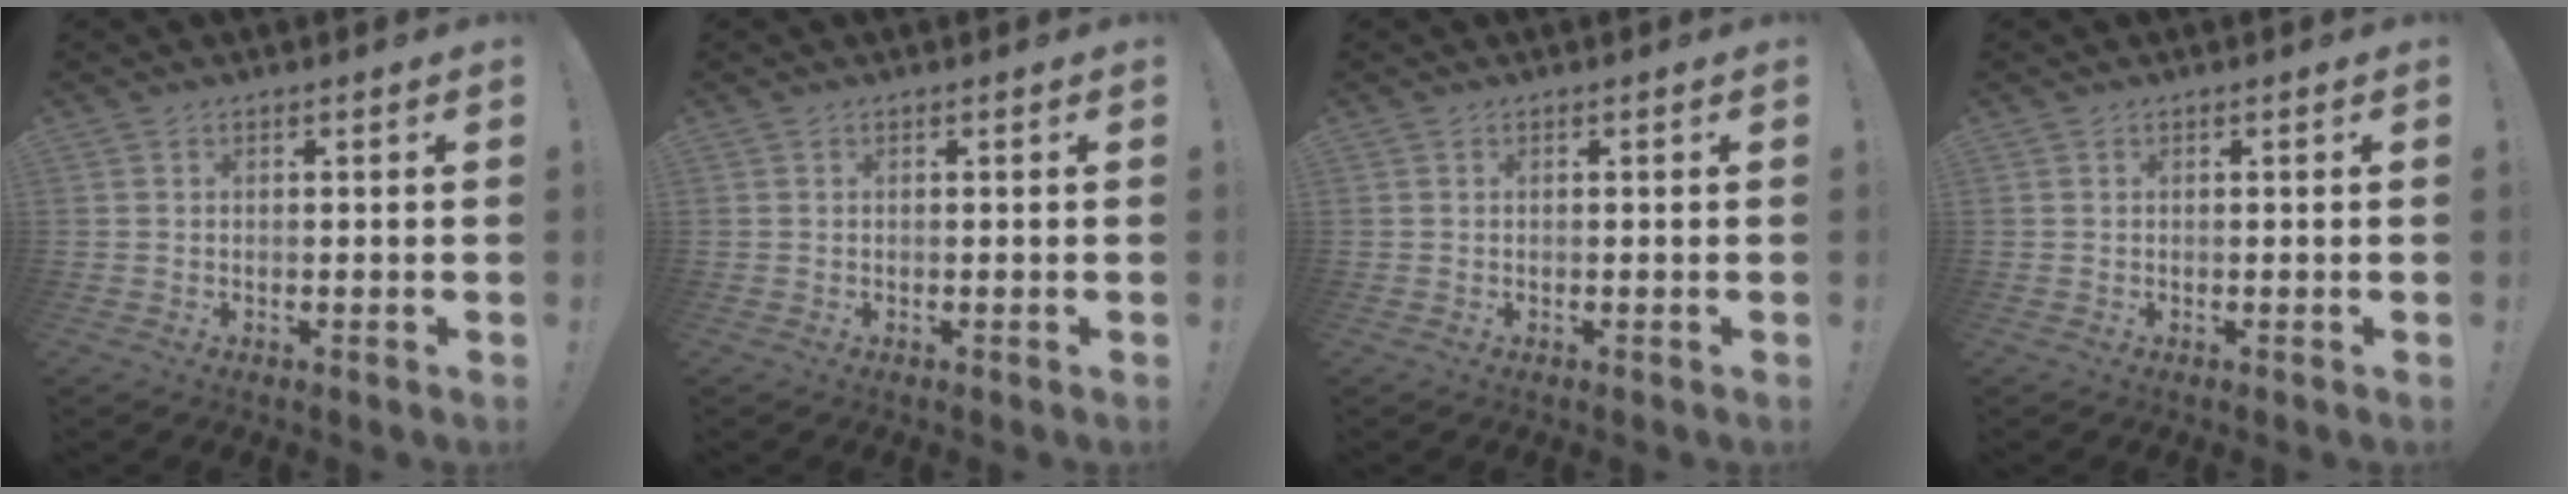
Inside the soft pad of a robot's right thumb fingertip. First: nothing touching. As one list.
[{"total": 0.0}, {"total": 0.0}, {"total": 0.0}]